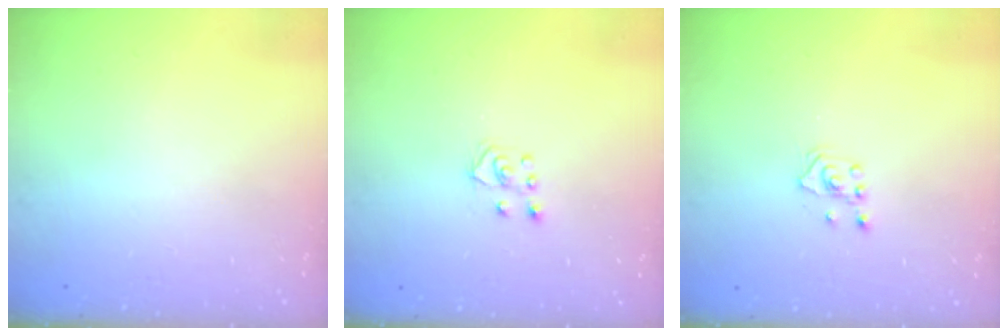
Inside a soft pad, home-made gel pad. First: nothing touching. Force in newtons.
{"total": 4.0, "press": 4.0, "slide": 0.3}
{"total": 2.4, "press": 2.2, "slide": 0.8}